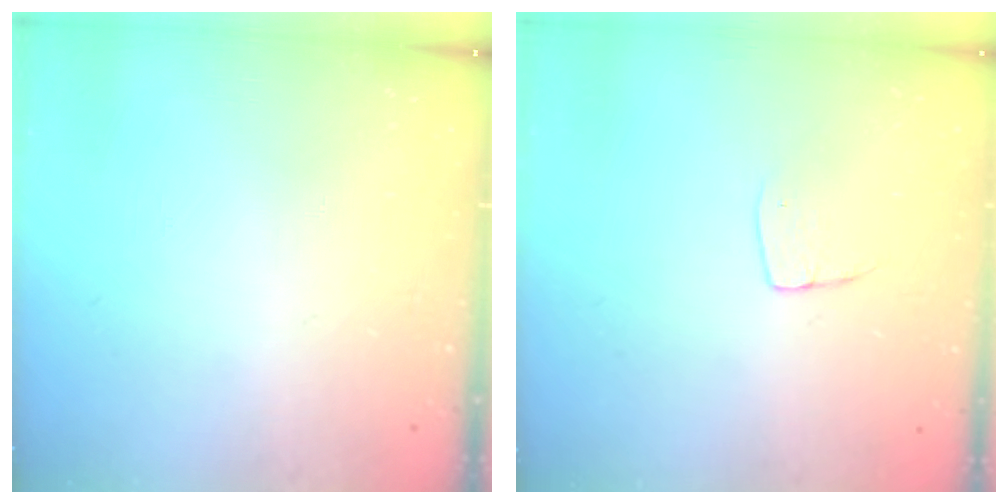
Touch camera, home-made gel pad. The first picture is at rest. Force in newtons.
{"total": 5.0, "press": 5.0, "slide": 0.3}